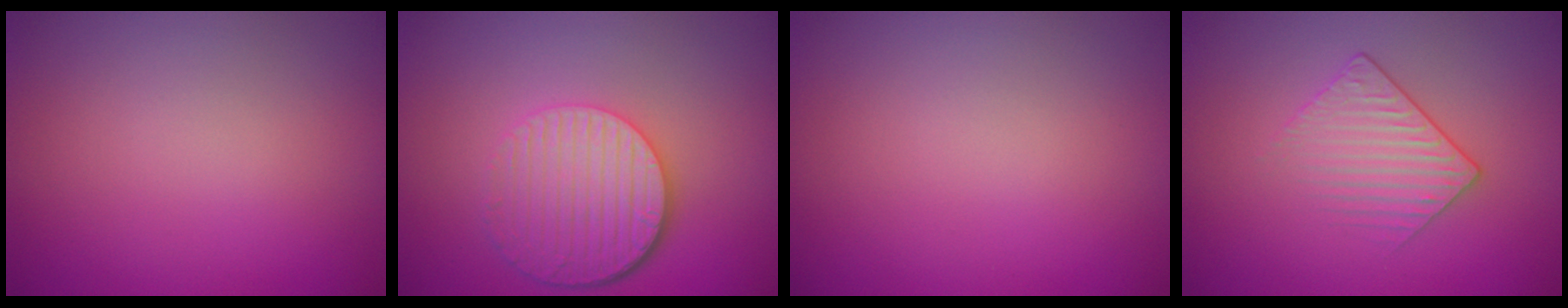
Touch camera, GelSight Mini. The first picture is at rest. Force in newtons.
{"total": 5.6, "press": 4.1, "slide": 3.9}
{"total": 0.0}
{"total": 1.9, "press": 1.6, "slide": 1.0}